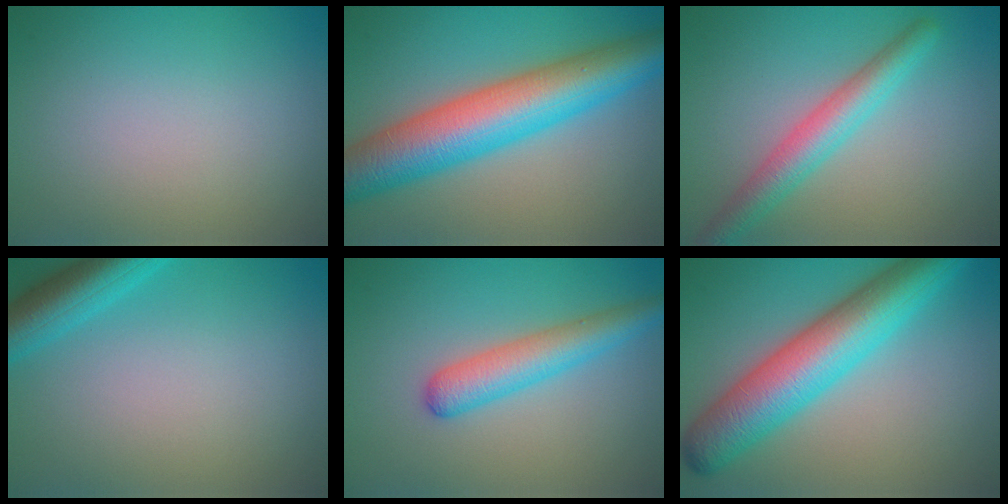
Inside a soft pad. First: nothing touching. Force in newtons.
{"total": 10.6, "press": 10.6, "slide": 0.1}
{"total": 4.2, "press": 4.2, "slide": 0.2}
{"total": 4.6, "press": 4.6, "slide": 0.3}
{"total": 4.1, "press": 4.1, "slide": 0.1}
{"total": 9.6, "press": 9.6, "slide": 0.1}